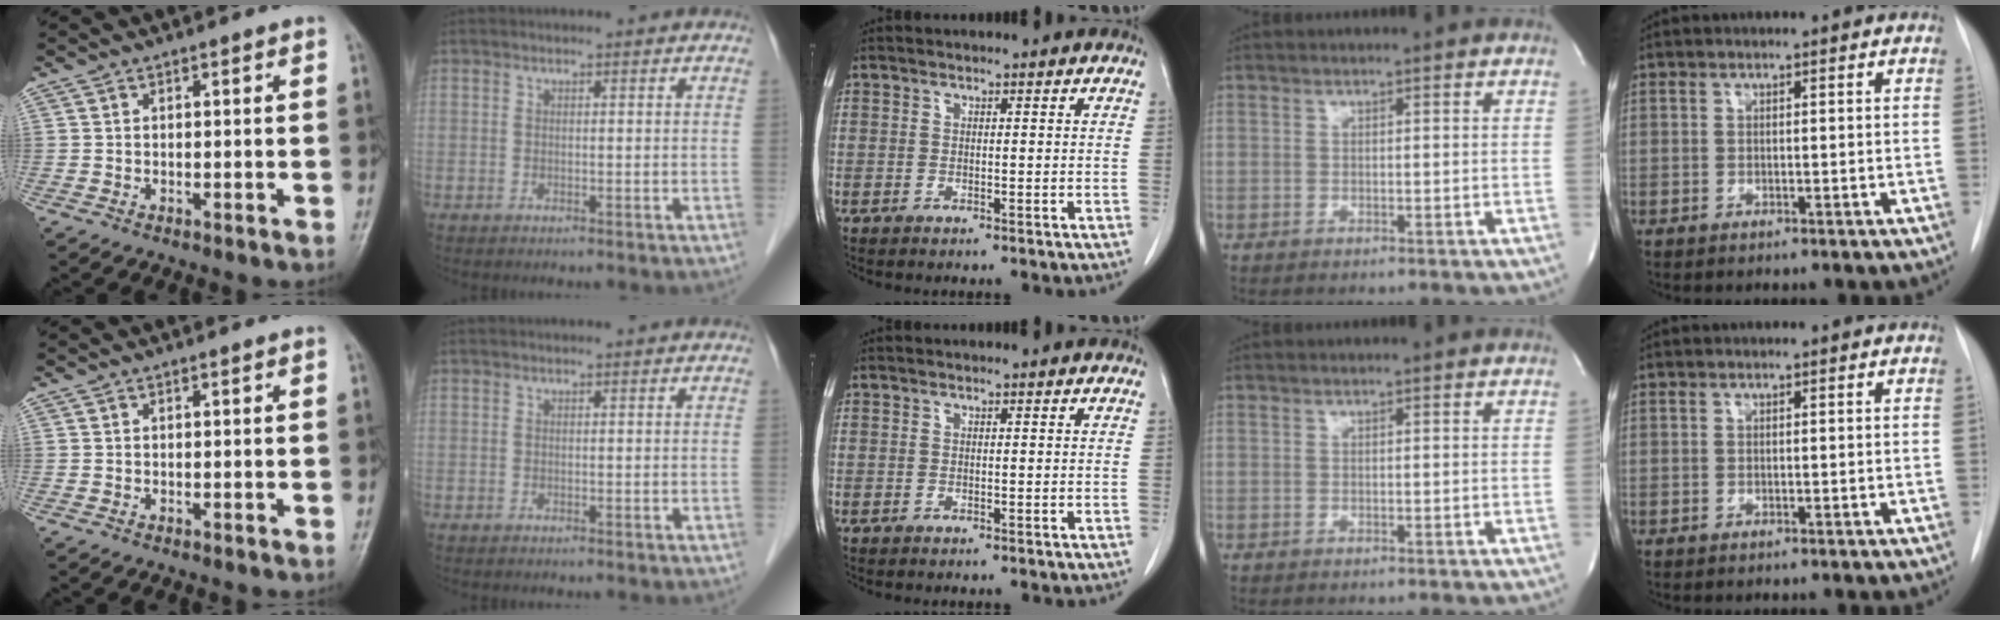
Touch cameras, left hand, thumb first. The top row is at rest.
{}